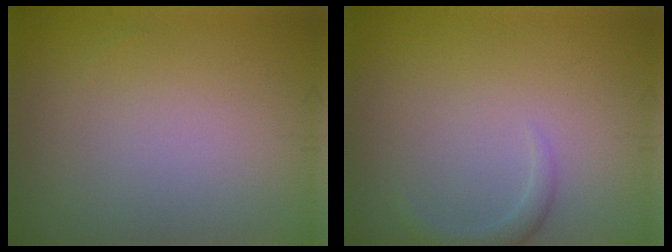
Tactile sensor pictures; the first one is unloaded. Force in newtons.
{"total": 1.4, "press": 1.4, "slide": 0.1}